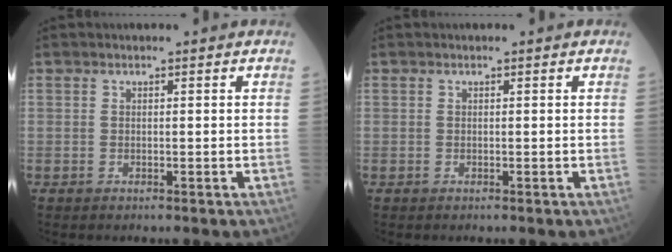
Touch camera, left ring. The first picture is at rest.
{"total": 0.0}